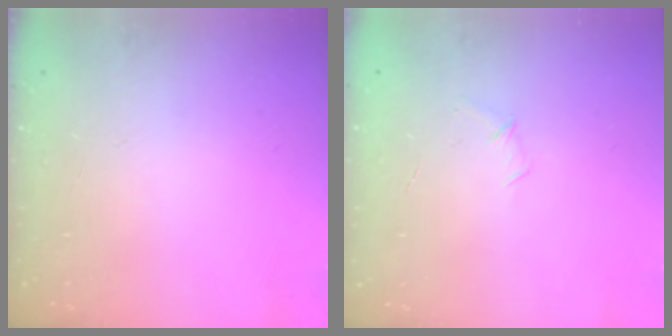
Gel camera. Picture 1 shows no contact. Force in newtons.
{"total": 4.7, "press": 4.5, "slide": 1.3}